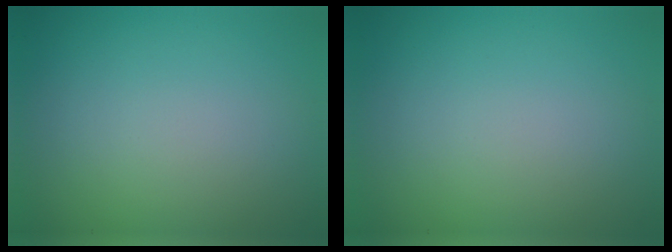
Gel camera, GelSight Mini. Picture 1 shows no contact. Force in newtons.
{"total": 0.0}